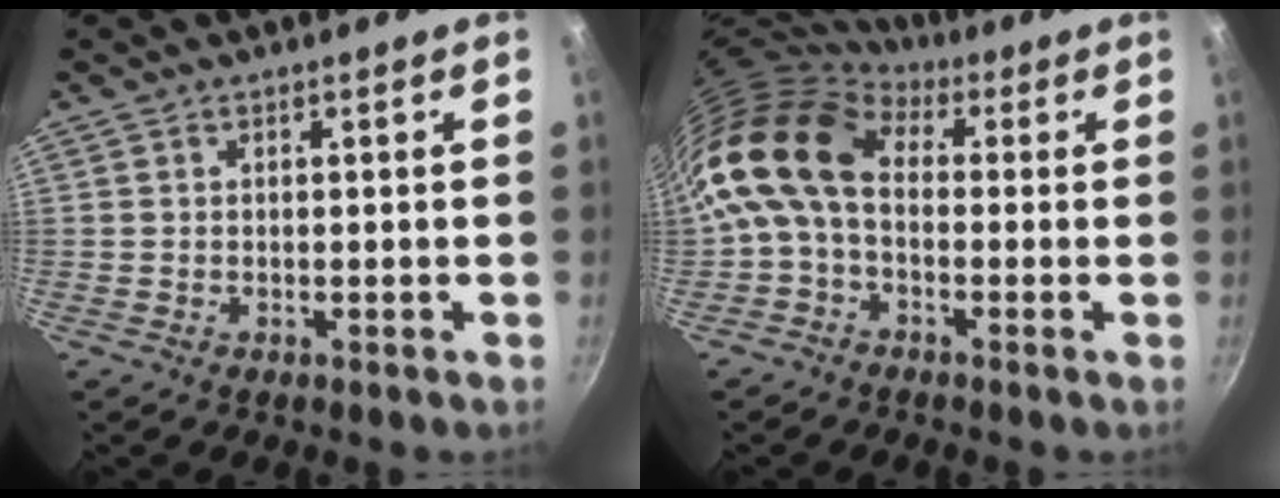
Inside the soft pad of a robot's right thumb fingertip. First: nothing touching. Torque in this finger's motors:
{"motor_torque": [-0.43, 1.46, 1.58, -0.65, 0.29]}